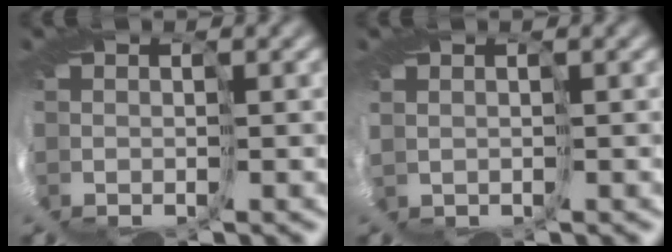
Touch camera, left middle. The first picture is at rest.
{"total": 1.1, "force": [0.9, 0.7, 0.0], "torque": [-0.021, 0.007, 0.024]}